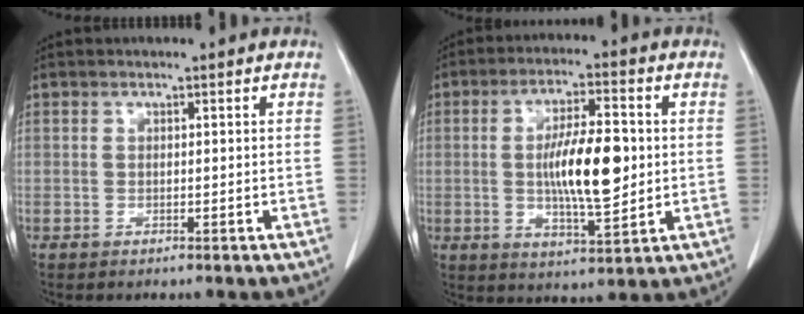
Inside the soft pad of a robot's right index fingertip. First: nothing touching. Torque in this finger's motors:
{"motor_torque": [1.47, 0.25, 0.40, 0.15]}